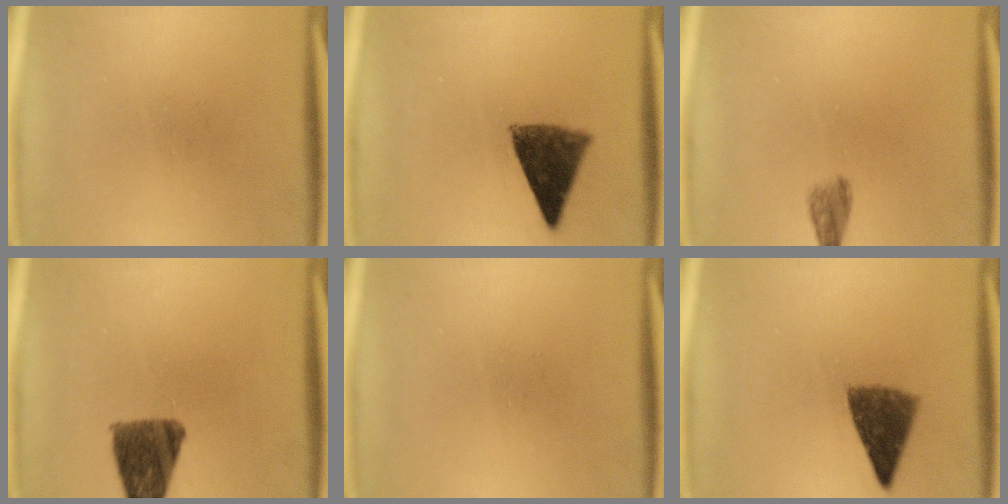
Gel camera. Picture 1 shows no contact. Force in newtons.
{"total": 9.3}
{"total": 2.4}
{"total": 10.1}
{"total": 0.0}
{"total": 7.2}